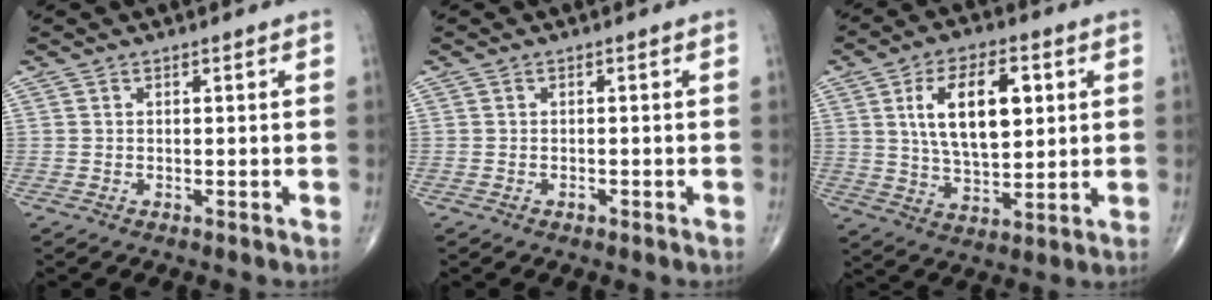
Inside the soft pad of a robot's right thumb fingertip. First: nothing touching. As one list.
[{"total": 0.6, "force": [-0.4, 0.4, 0.3], "torque": [-0.004, 0.001, -0.007]}, {"total": 14.7, "force": [3.7, 7.4, 12.1], "torque": [-0.190, -0.008, 0.071]}]